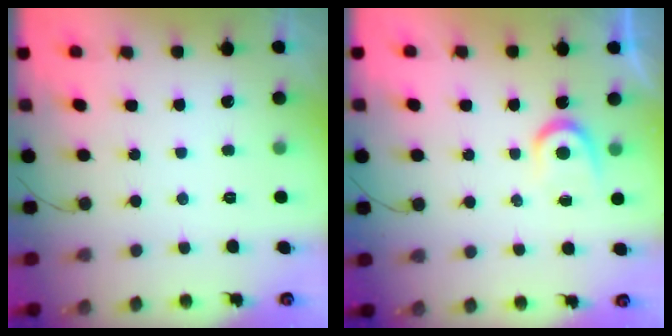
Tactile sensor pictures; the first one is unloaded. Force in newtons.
{"total": 4.4, "press": 4.3, "slide": 0.5}